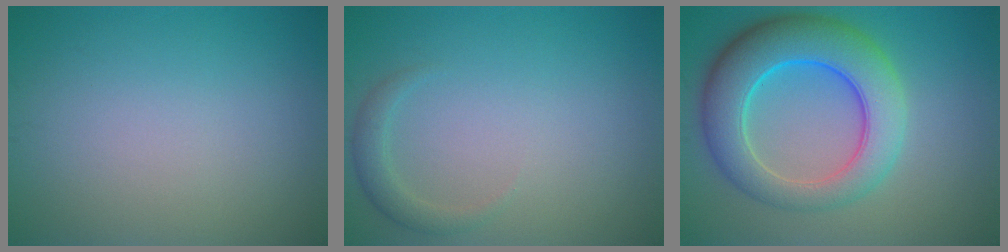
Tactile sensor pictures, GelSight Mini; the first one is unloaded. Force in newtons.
{"total": 1.6, "press": 1.6, "slide": 0.2}
{"total": 8.8, "press": 8.8, "slide": 0.4}